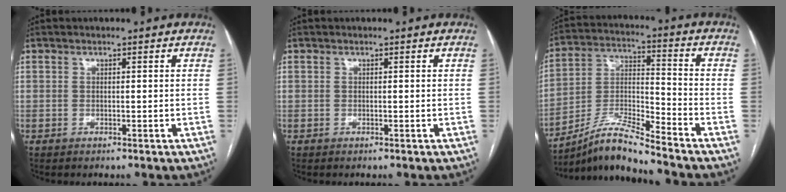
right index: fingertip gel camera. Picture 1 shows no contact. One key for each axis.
{"total": 0.0}
{"total": 10.1, "fx": -9.1, "fy": -1.0, "fz": 4.1, "tx": -0.091, "ty": 0.006, "tz": -0.170}